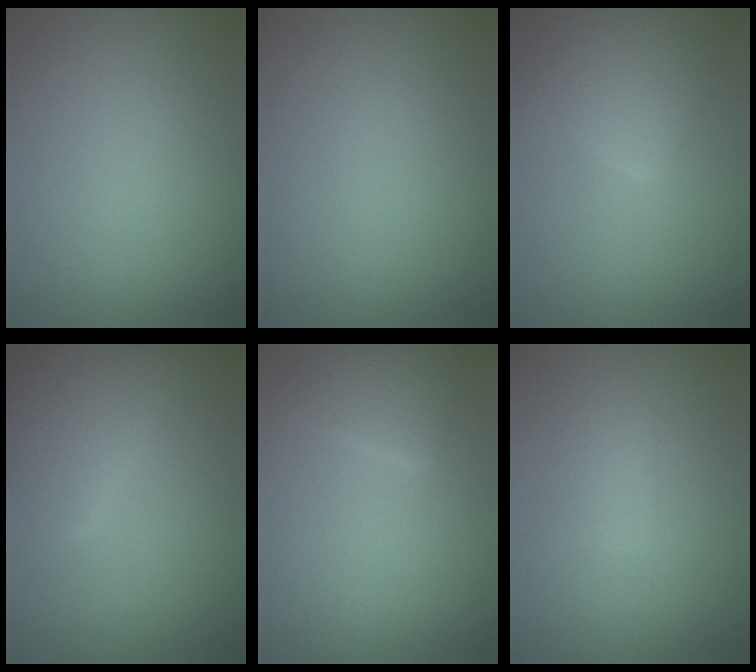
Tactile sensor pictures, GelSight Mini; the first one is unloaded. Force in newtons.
{"total": 0.0}
{"total": 5.3, "press": 5.3, "slide": 0.3}
{"total": 4.7, "press": 4.7, "slide": 0.3}
{"total": 2.4, "press": 2.4, "slide": 0.1}
{"total": 1.6, "press": 1.6, "slide": 0.0}